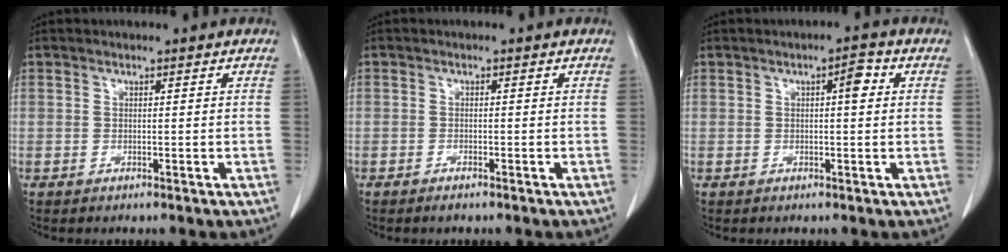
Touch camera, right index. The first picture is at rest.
{"total": 1.1, "force": [-0.9, 0.2, 0.6], "torque": [-0.013, -0.002, -0.012]}
{"total": 2.6, "force": [0.6, 0.6, 2.5], "torque": [-0.037, 0.006, 0.008]}